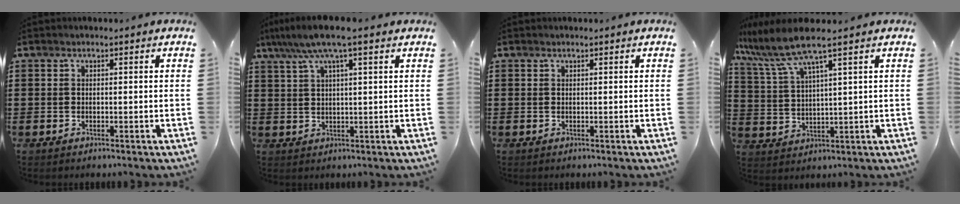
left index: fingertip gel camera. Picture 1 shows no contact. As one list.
[{"total": 6.8, "force": [4.3, 0.4, 5.3], "torque": [-0.111, -0.002, 0.073]}, {"total": 0.0}, {"total": 7.4, "force": [5.2, 0.3, 5.2], "torque": [-0.133, -0.026, 0.085]}]